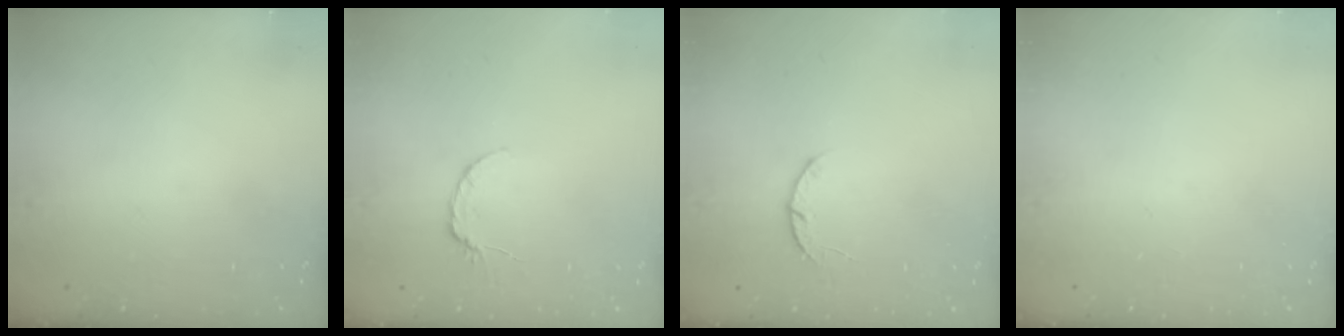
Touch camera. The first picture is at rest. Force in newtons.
{"total": 4.0, "press": 4.0, "slide": 0.5}
{"total": 3.5, "press": 3.5, "slide": 0.6}
{"total": 0.0}